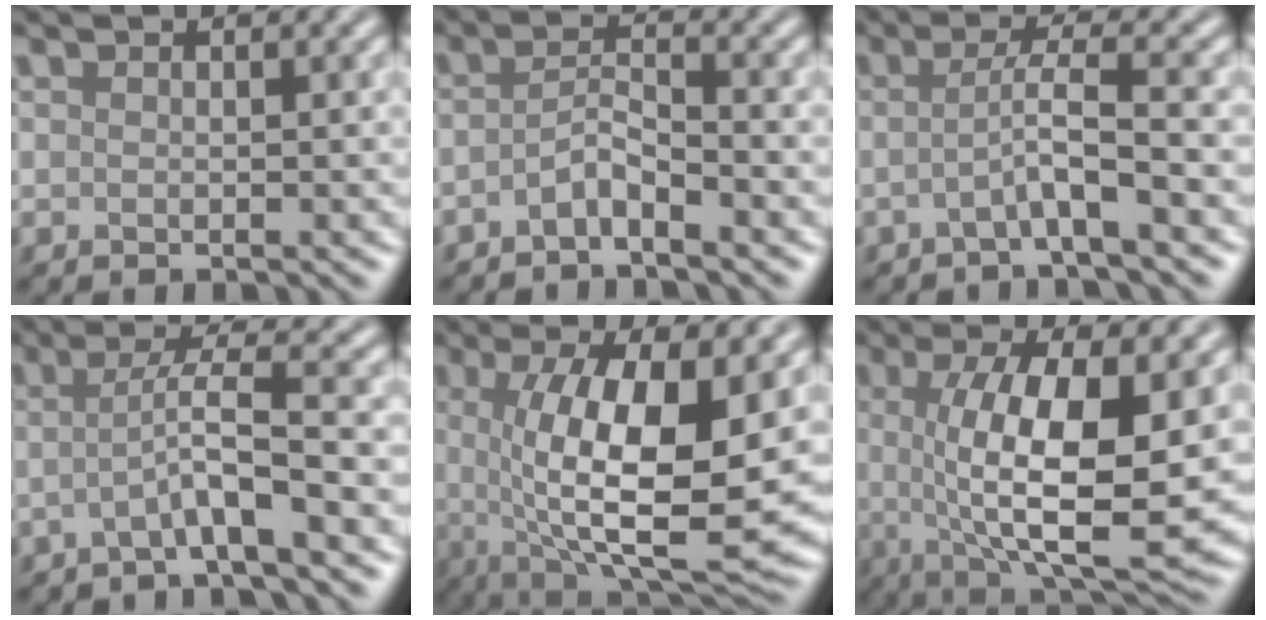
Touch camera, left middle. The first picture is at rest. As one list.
[{"total": 2.1, "force": [-1.4, 0.3, 1.5], "torque": [-0.030, 0.005, -0.033]}, {"total": 3.4, "force": [-1.0, 0.3, 3.3], "torque": [-0.055, 0.006, -0.031]}, {"total": 3.9, "force": [-1.1, 0.3, 3.8], "torque": [-0.063, 0.009, -0.033]}, {"total": 12.7, "force": [0.3, 4.2, 12.0], "torque": [-0.180, -0.015, 0.005]}, {"total": 11.3, "force": [0.2, 3.6, 10.8], "torque": [-0.171, -0.013, 0.008]}]